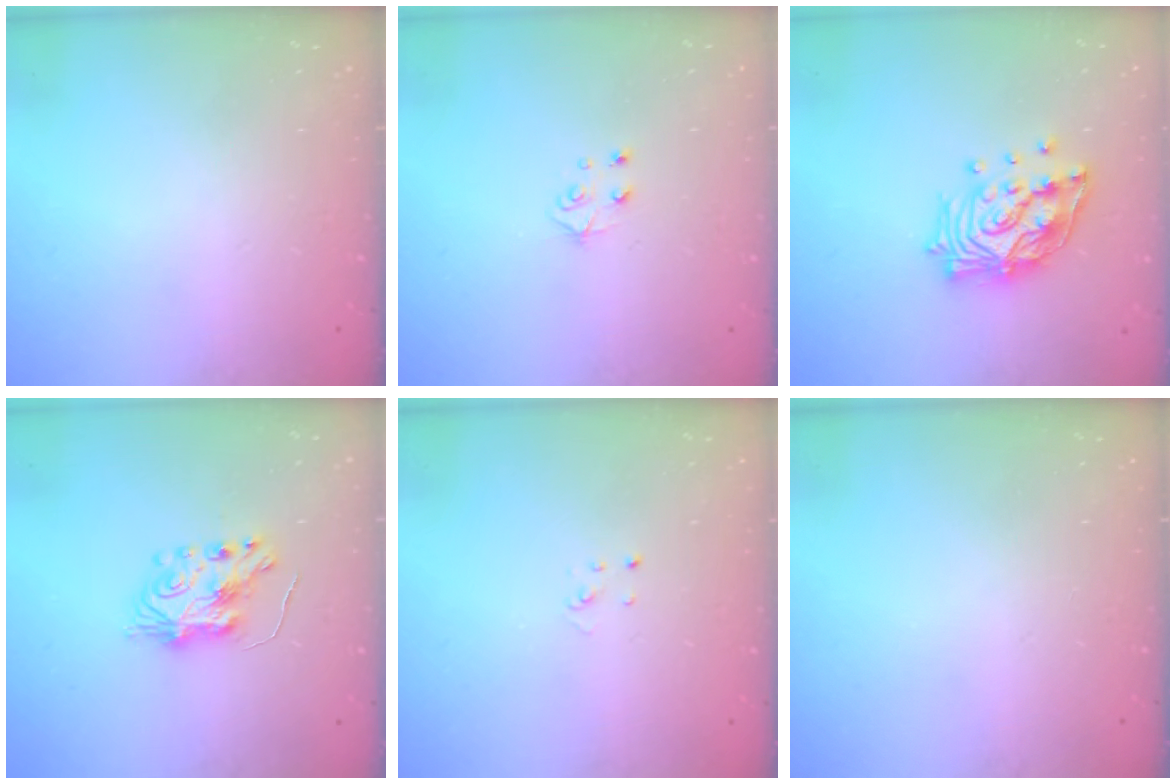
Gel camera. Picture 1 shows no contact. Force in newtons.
{"total": 4.8, "press": 4.8, "slide": 0.4}
{"total": 15.2, "press": 15.1, "slide": 1.7}
{"total": 7.3, "press": 7.2, "slide": 0.6}
{"total": 2.0, "press": 2.0, "slide": 0.1}
{"total": 0.0}